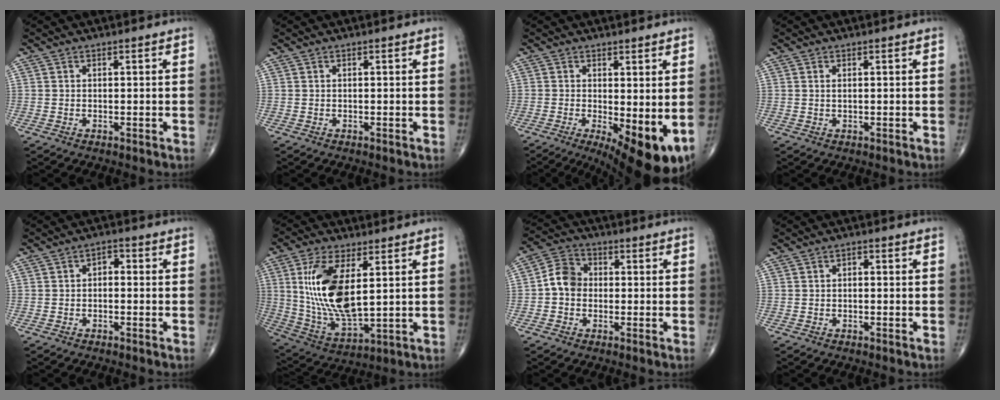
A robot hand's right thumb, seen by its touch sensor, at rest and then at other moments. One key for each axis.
{"total": 0.0}
{"total": 11.3, "fx": -1.9, "fy": 4.1, "fz": 10.4, "tx": -0.146, "ty": -0.022, "tz": -0.015}
{"total": 0.6, "fx": 0.2, "fy": 0.2, "fz": 0.6, "tx": -0.013, "ty": 0.000, "tz": 0.005}
{"total": 2.4, "fx": -0.1, "fy": 1.5, "fz": 1.8, "tx": -0.013, "ty": 0.013, "tz": -0.012}
{"total": 16.7, "fx": 3.6, "fy": 7.3, "fz": 14.6, "tx": -0.289, "ty": -0.023, "tz": 0.081}
{"total": 6.3, "fx": -0.6, "fy": 5.3, "fz": 3.4, "tx": -0.046, "ty": 0.023, "tz": -0.024}
{"total": 1.0, "fx": 0.0, "fy": 0.6, "fz": 0.8, "tx": -0.006, "ty": 0.006, "tz": -0.005}